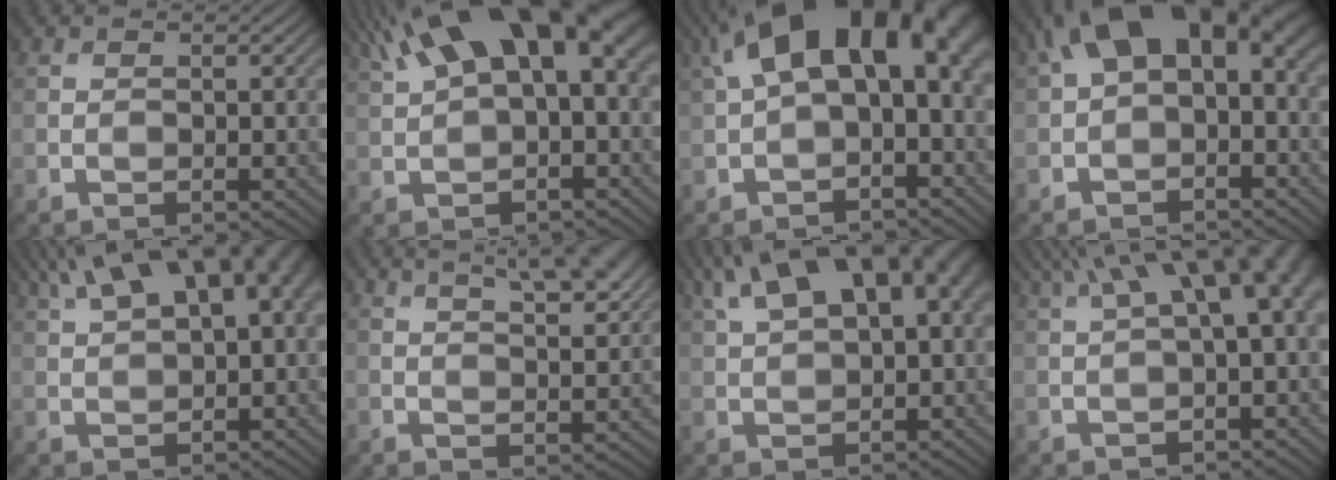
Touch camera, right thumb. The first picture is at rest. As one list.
[{"total": 15.4, "force": [6.3, 6.1, 12.6], "torque": [-0.222, 0.030, 0.108]}, {"total": 14.8, "force": [3.6, 7.9, 12.1], "torque": [-0.187, 0.026, 0.063]}, {"total": 12.3, "force": [2.5, 7.1, 9.7], "torque": [-0.165, 0.012, 0.042]}, {"total": 15.6, "force": [7.3, 6.9, 11.9], "torque": [-0.194, 0.050, 0.106]}, {"total": 9.2, "force": [6.0, 2.8, 6.4], "torque": [-0.090, 0.018, 0.081]}, {"total": 16.7, "force": [7.6, 7.8, 12.7], "torque": [-0.217, 0.063, 0.109]}, {"total": 12.2, "force": [4.5, 3.8, 10.6], "torque": [-0.154, 0.029, 0.078]}]